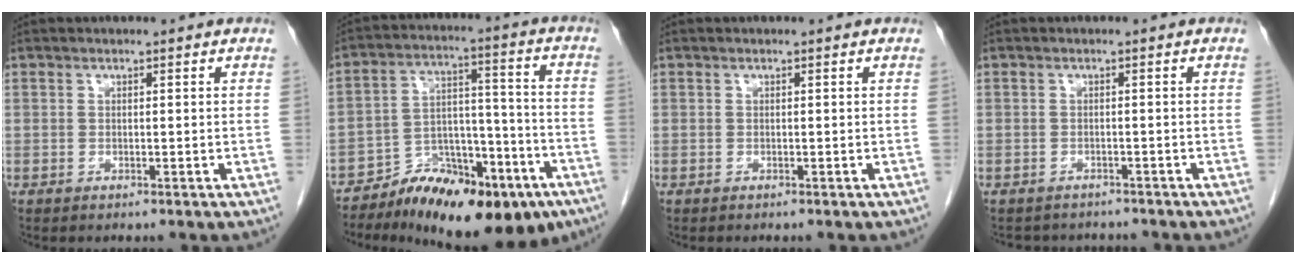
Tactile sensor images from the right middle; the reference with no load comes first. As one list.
[{"total": 18.3, "force": [-12.8, 6.7, 11.3], "torque": [-0.149, 0.032, -0.199]}, {"total": 0.0}, {"total": 4.9, "force": [-4.6, 1.6, 0.5], "torque": [-0.008, -0.001, -0.056]}]